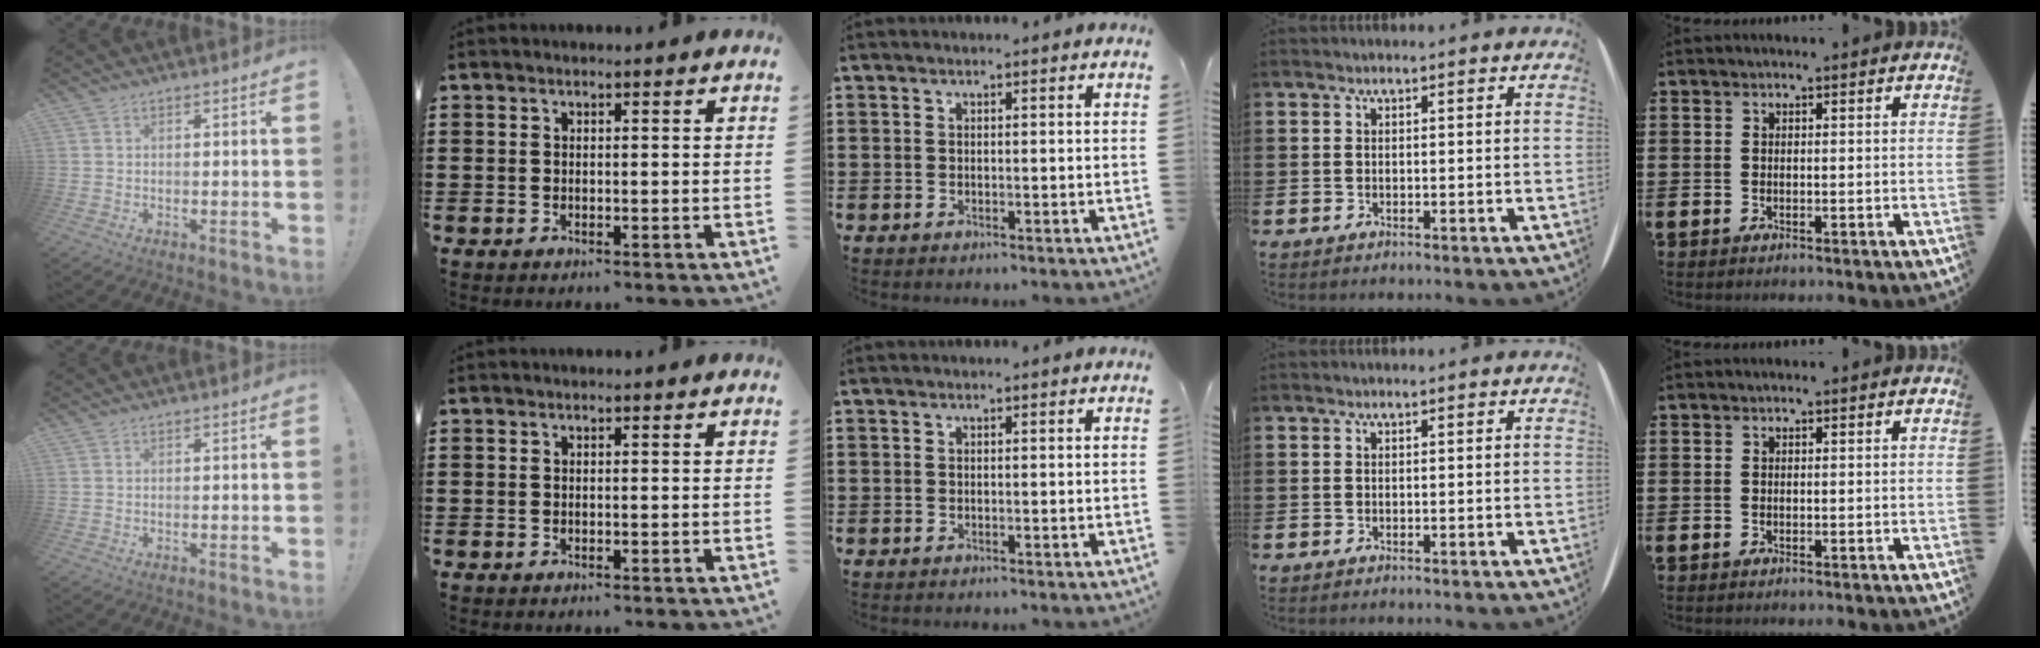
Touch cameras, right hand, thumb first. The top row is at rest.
{}